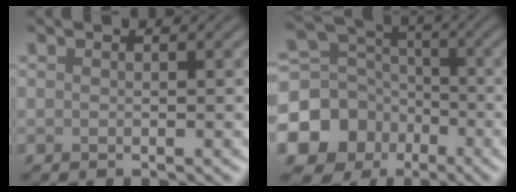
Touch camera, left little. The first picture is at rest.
{"total": 11.4, "force": [-4.8, 9.8, 3.1], "torque": [-0.096, -0.022, -0.108]}